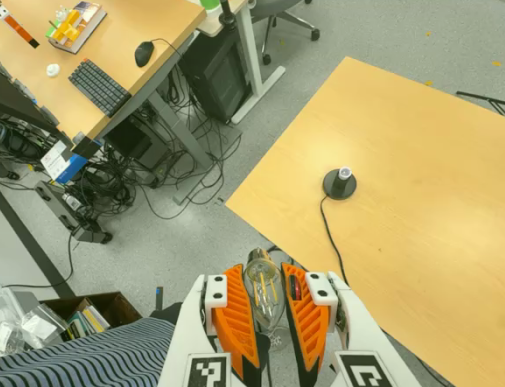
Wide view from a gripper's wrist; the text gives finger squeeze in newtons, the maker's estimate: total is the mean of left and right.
{"total": 20.6, "left": 24.2, "right": 16.9}